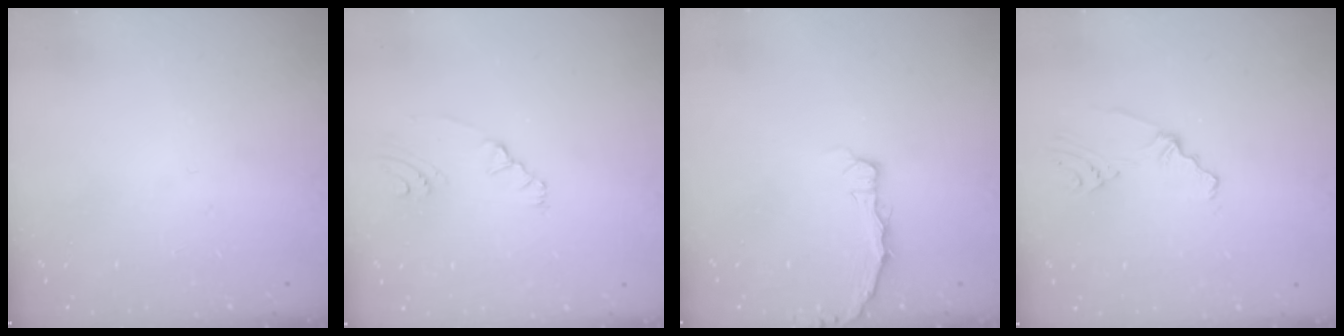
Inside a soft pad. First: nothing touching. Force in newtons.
{"total": 5.2, "press": 2.1, "slide": 4.8}
{"total": 3.0, "press": 3.0, "slide": 0.3}
{"total": 4.0, "press": 1.9, "slide": 3.5}